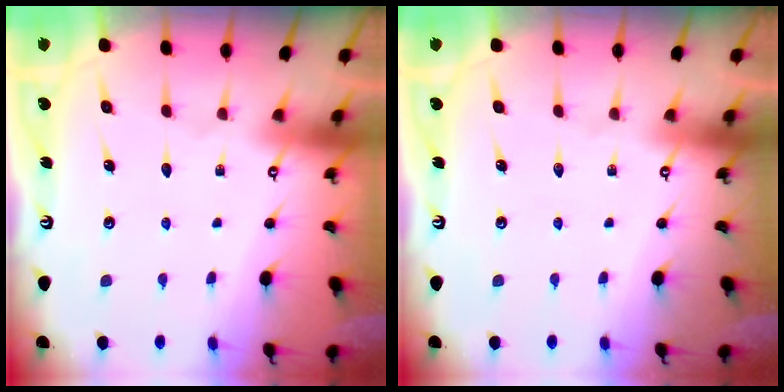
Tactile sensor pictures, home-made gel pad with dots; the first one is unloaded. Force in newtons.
{"total": 0.0}